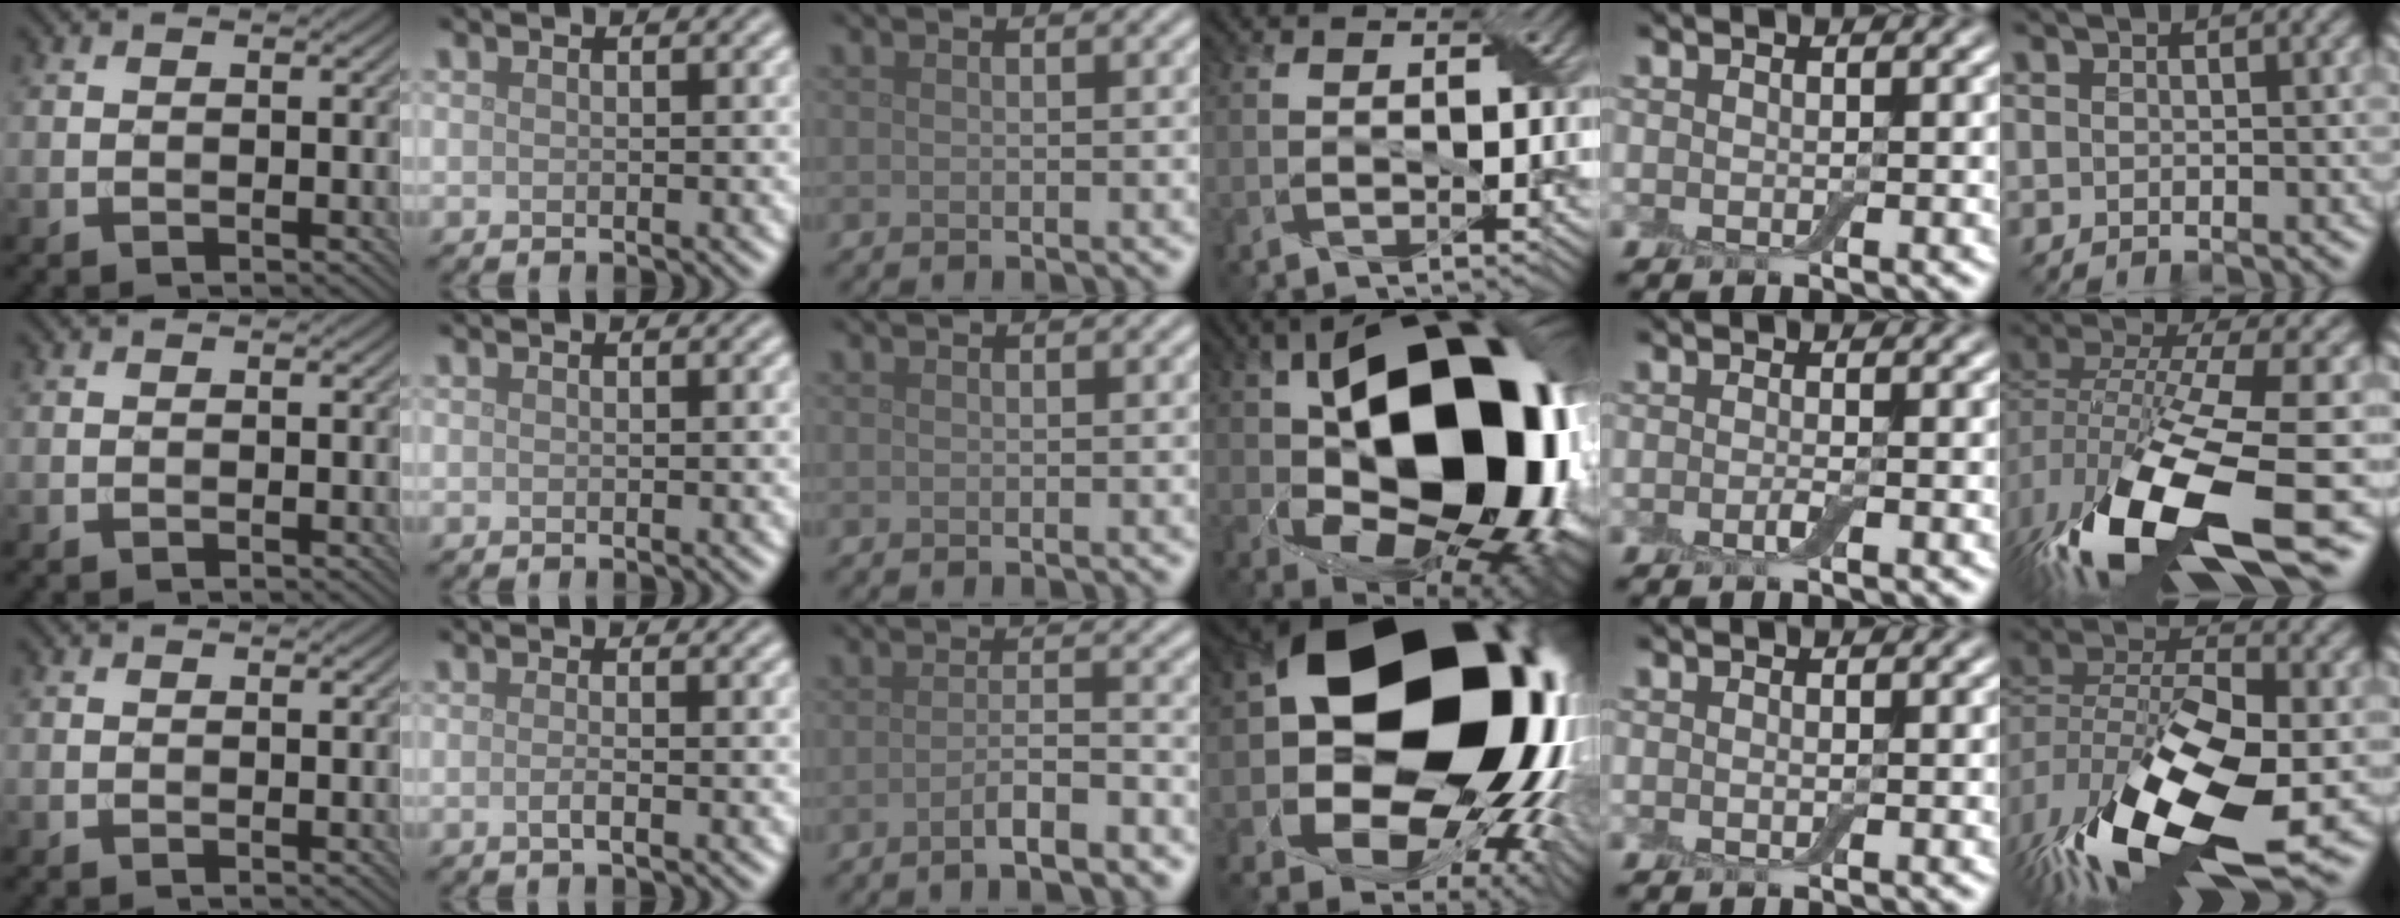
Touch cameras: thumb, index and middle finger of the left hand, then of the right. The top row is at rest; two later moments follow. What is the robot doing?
{"motion": "wrap", "object": "adhesive wrap"}